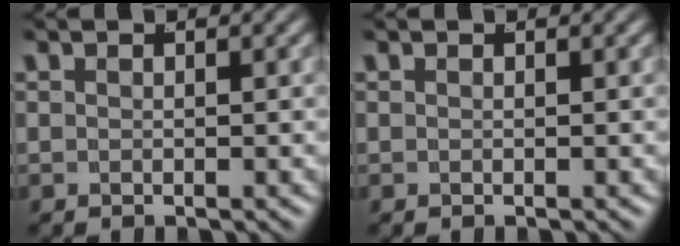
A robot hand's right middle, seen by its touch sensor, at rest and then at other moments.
{"total": 0.0}